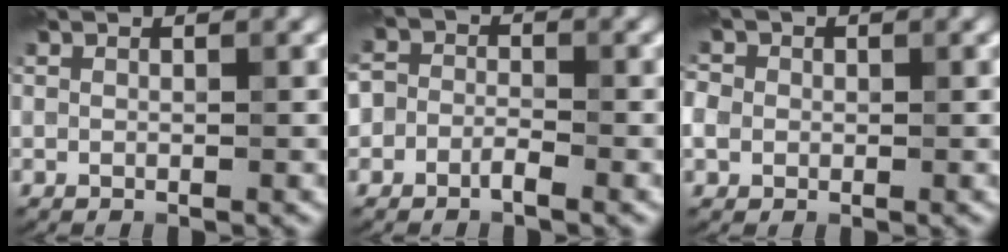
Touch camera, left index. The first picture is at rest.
{"total": 1.8, "force": [-1.1, 1.2, 0.7], "torque": [-0.011, 0.005, -0.027]}
{"total": 2.7, "force": [0.3, 2.5, 1.1], "torque": [-0.018, 0.019, -0.004]}